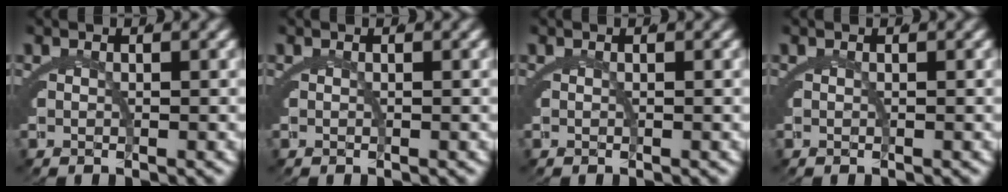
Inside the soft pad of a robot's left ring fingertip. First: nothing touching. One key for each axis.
{"total": 0.0}
{"total": 0.0}
{"total": 0.0}